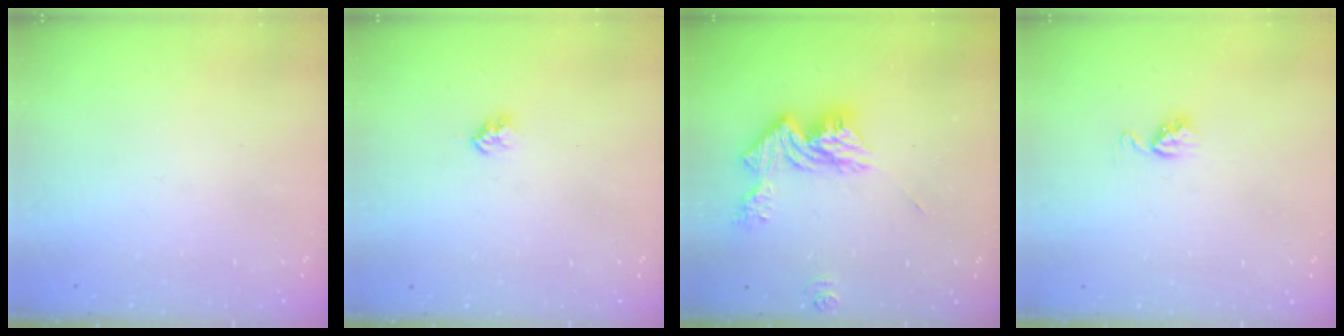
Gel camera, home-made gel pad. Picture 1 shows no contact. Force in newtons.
{"total": 2.8, "press": 2.8, "slide": 0.4}
{"total": 14.7, "press": 14.7, "slide": 1.2}
{"total": 5.1, "press": 5.0, "slide": 0.5}